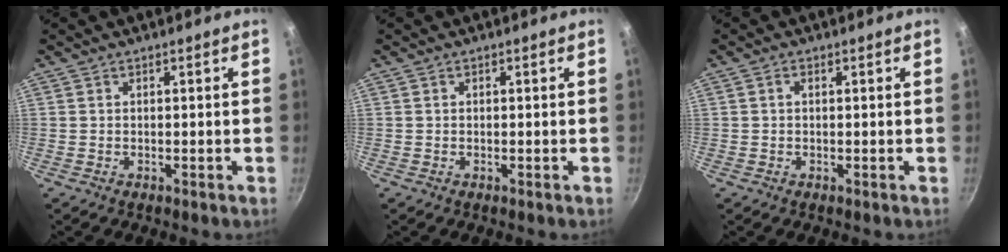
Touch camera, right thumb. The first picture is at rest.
{"total": 0.0}
{"total": 1.0, "force": [0.2, 0.6, 0.7], "torque": [-0.013, 0.005, 0.002]}